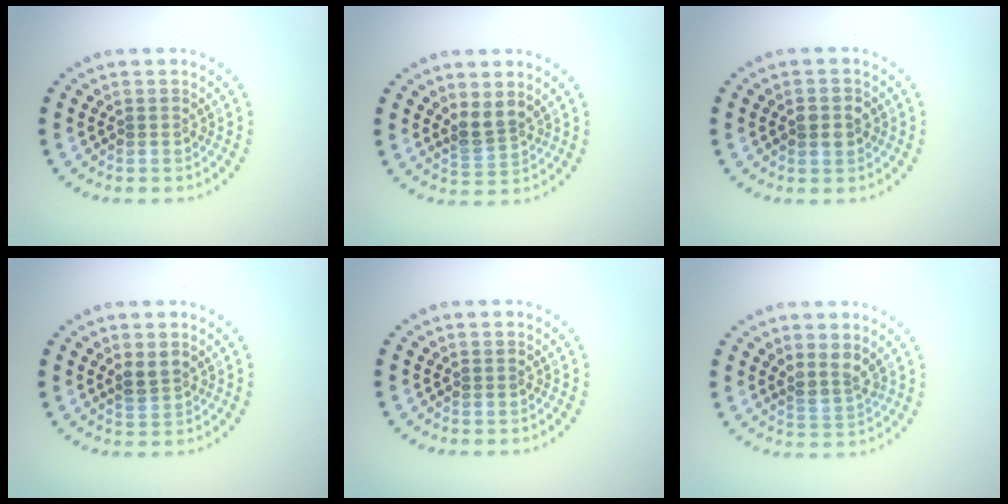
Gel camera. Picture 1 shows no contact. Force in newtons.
{"total": 2.3, "press": 1.8, "slide": 1.5}
{"total": 1.7, "press": 1.7, "slide": 0.1}
{"total": 1.7, "press": 1.5, "slide": 0.7}
{"total": 0.0}
{"total": 2.3, "press": 1.7, "slide": 1.6}